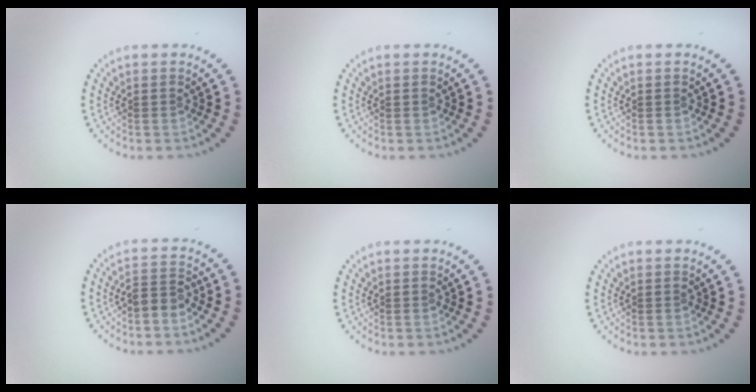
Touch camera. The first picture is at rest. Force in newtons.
{"total": 0.0}
{"total": 0.0}
{"total": 1.9, "press": 1.6, "slide": 1.0}
{"total": 0.0}
{"total": 0.0}